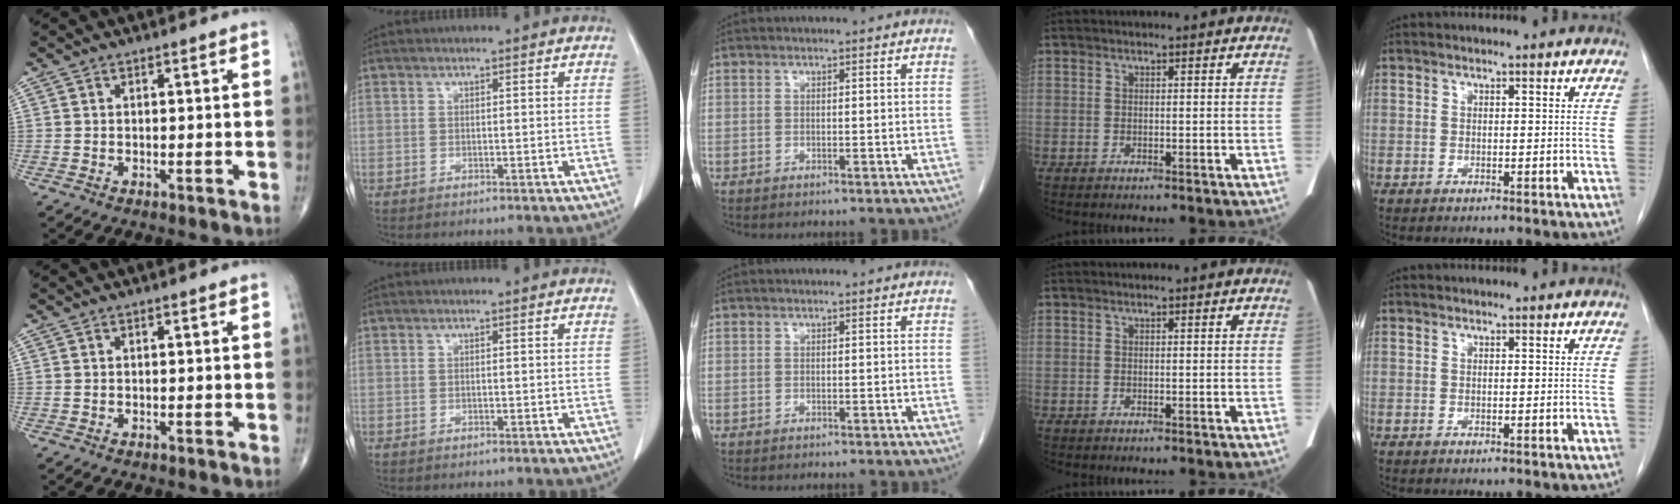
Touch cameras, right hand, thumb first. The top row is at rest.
{}